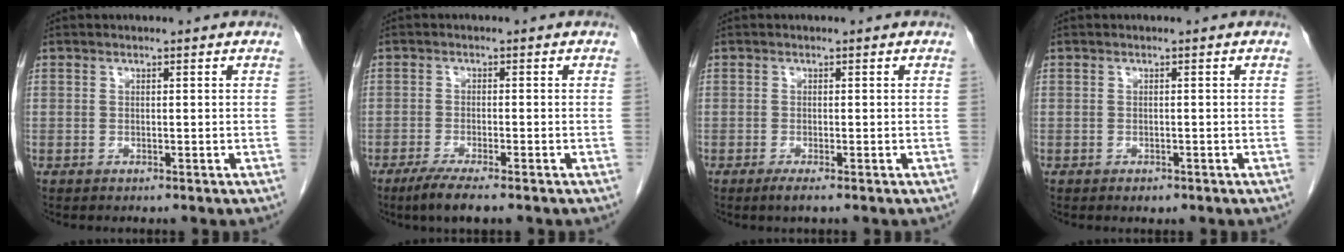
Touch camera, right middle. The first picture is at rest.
{"total": 4.9, "force": [-3.4, 0.4, 3.4], "torque": [-0.060, -0.012, -0.057]}
{"total": 1.4, "force": [-0.8, 0.0, 1.1], "torque": [-0.021, -0.004, -0.016]}
{"total": 1.0, "force": [-0.7, 0.5, 0.5], "torque": [-0.010, 0.000, -0.005]}